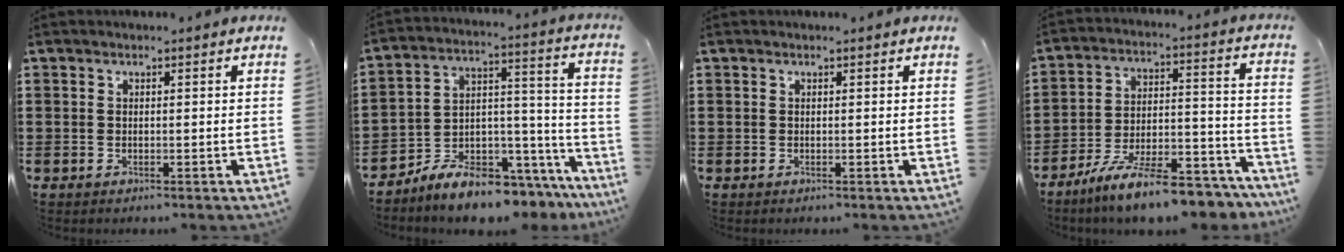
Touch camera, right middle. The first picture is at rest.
{"total": 8.1, "force": [-7.6, 2.0, 1.9], "torque": [-0.034, 0.014, -0.144]}
{"total": 0.0}
{"total": 11.8, "force": [-10.2, 1.0, 5.8], "torque": [-0.089, 0.030, -0.189]}